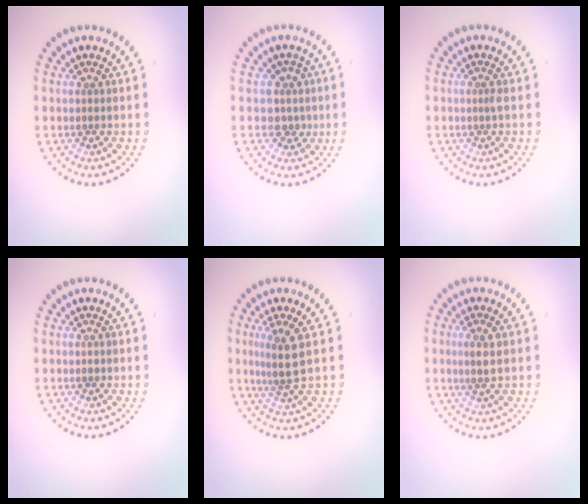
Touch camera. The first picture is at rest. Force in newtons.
{"total": 2.1, "press": 1.7, "slide": 1.4}
{"total": 0.6, "press": 0.4, "slide": 0.5}
{"total": 0.5, "press": 0.5, "slide": 0.1}
{"total": 2.8, "press": 2.3, "slide": 1.7}
{"total": 1.7, "press": 1.5, "slide": 0.8}